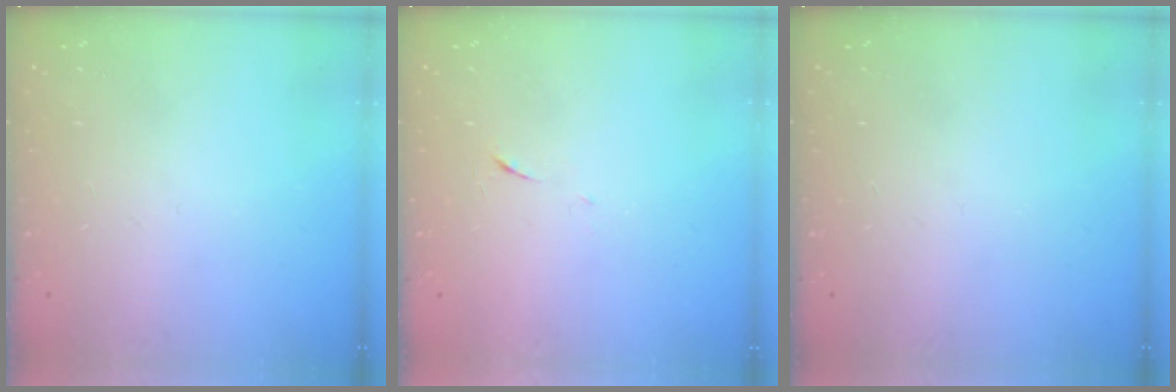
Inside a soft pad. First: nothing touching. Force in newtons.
{"total": 6.2, "press": 6.1, "slide": 0.7}
{"total": 0.0}